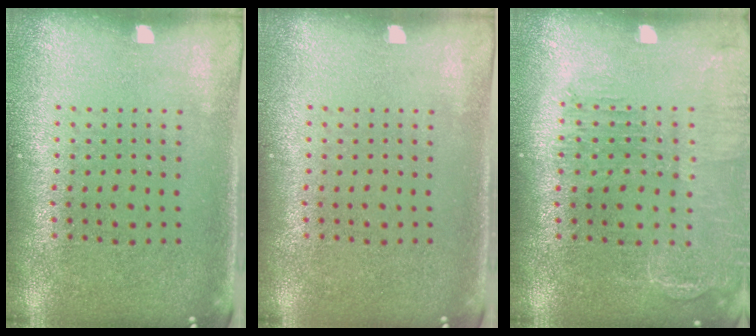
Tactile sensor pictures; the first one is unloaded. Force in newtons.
{"total": 0.0}
{"total": 1.6, "press": 1.6, "slide": 0.4}